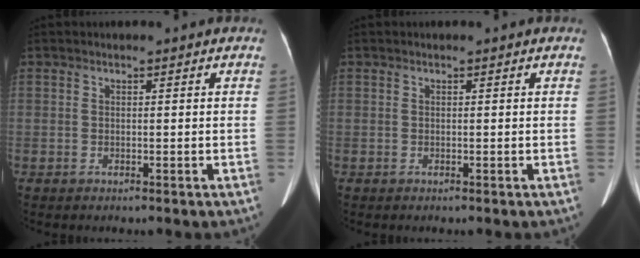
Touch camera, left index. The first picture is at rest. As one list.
[{"total": 0.0}]